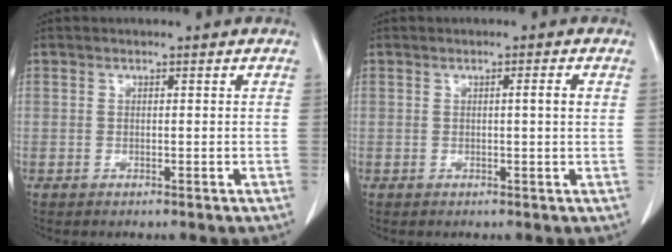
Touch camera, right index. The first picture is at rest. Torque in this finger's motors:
{"motor_torque": [0.18, -0.01, 0.17, 0.04]}